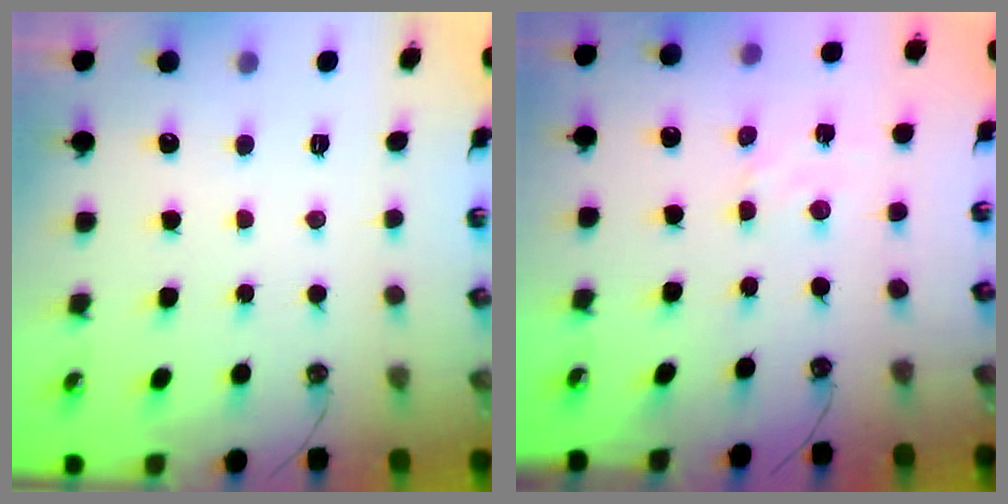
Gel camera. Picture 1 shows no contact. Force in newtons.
{"total": 2.3, "press": 2.3, "slide": 0.4}